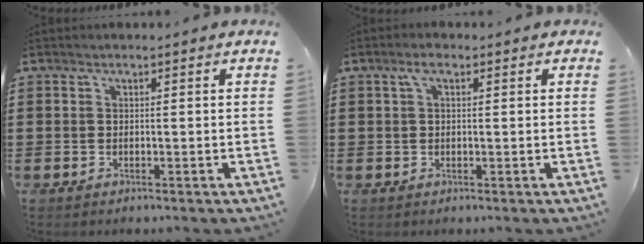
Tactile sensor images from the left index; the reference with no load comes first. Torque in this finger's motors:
{"motor_torque": [0.81, -0.71, 0.33, 0.06]}